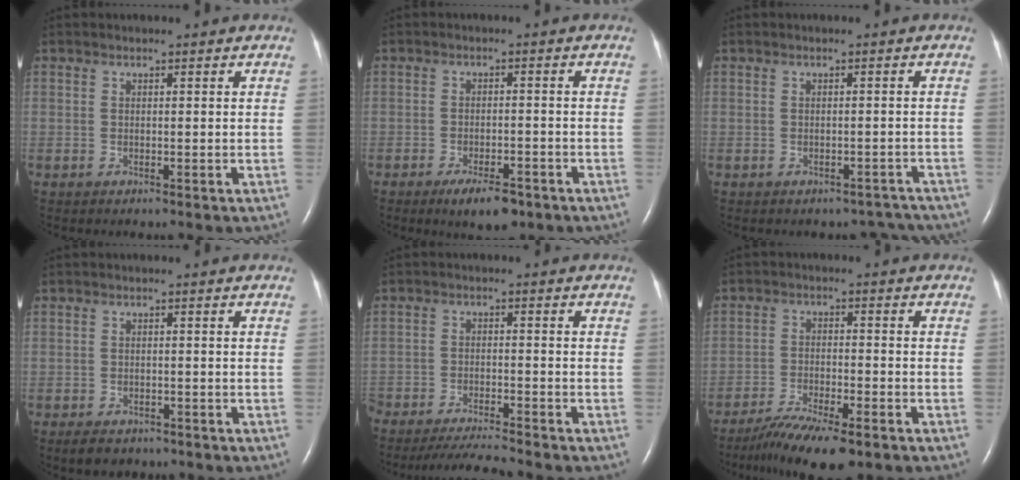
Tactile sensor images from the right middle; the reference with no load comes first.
{"total": 5.4, "force": [-3.6, 1.7, 3.7], "torque": [-0.065, -0.006, -0.052]}
{"total": 4.0, "force": [-3.6, 1.8, -0.2], "torque": [0.011, 0.013, -0.034]}
{"total": 3.8, "force": [-2.9, 2.0, 1.5], "torque": [-0.027, -0.002, -0.036]}
{"total": 7.5, "force": [-7.1, -0.6, 2.3], "torque": [-0.034, -0.018, -0.124]}
{"total": 10.0, "force": [-7.6, 1.4, 6.3], "torque": [-0.111, -0.025, -0.125]}